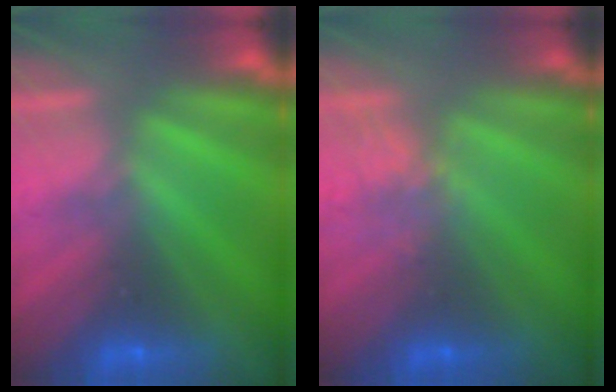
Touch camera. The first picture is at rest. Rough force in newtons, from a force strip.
{"total": 2.3}